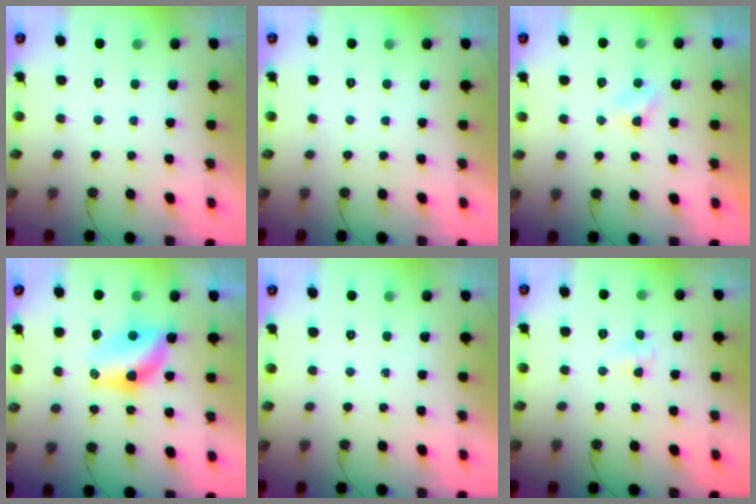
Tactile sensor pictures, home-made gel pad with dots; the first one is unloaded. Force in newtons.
{"total": 0.0}
{"total": 3.0, "press": 3.0, "slide": 0.3}
{"total": 9.2, "press": 8.2, "slide": 4.3}
{"total": 0.0}
{"total": 3.1, "press": 3.0, "slide": 0.9}